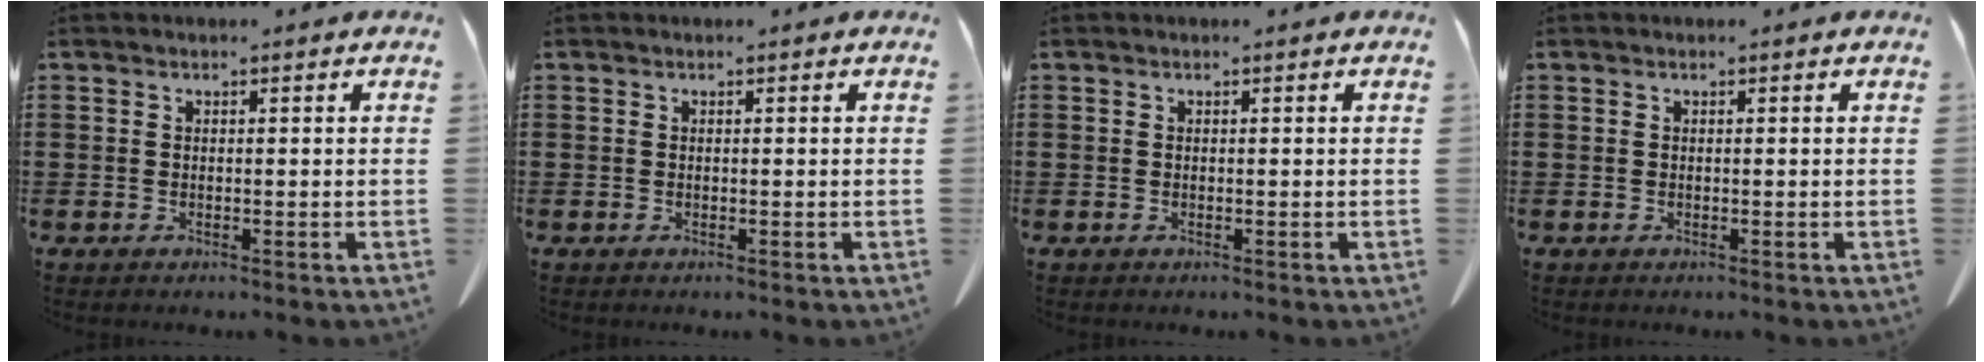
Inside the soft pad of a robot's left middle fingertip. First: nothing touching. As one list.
[{"total": 0.0}, {"total": 0.0}, {"total": 0.0}]